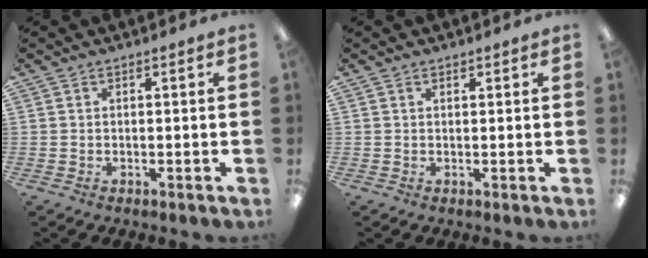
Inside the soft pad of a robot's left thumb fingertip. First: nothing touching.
{"total": 0.6, "force": [0.5, 0.3, 0.2], "torque": [0.005, -0.003, 0.008]}